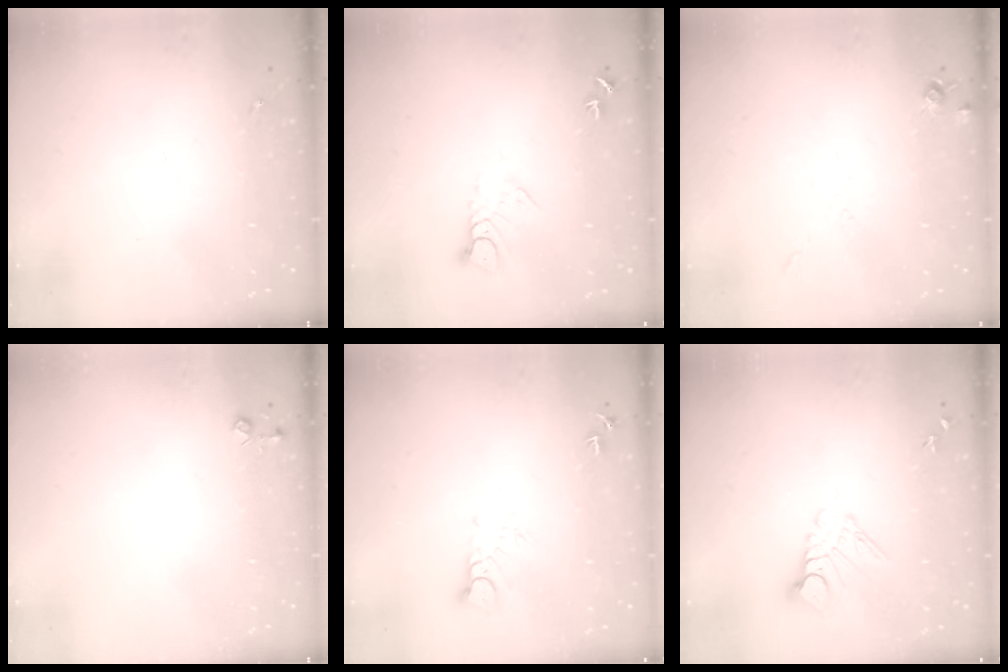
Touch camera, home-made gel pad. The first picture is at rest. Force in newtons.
{"total": 5.5, "press": 5.5, "slide": 0.4}
{"total": 5.4, "press": 5.4, "slide": 0.6}
{"total": 3.7, "press": 3.7, "slide": 0.5}
{"total": 4.3, "press": 4.3, "slide": 0.4}
{"total": 8.9, "press": 8.9, "slide": 0.8}